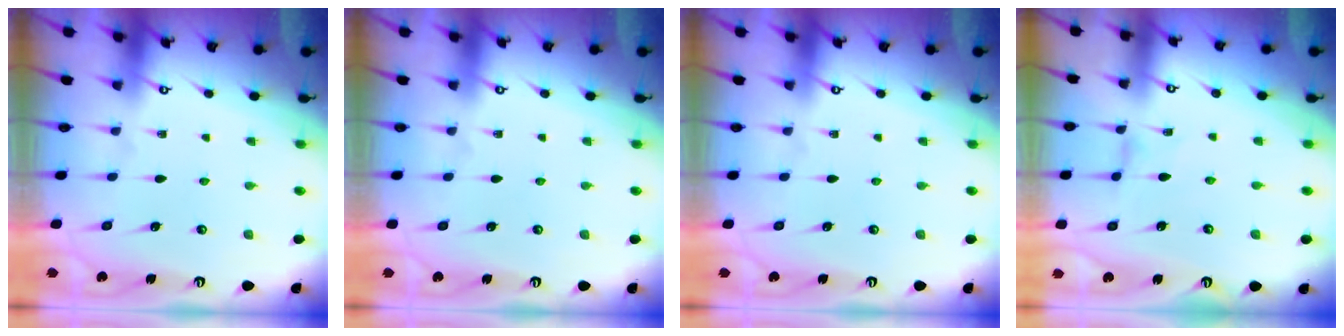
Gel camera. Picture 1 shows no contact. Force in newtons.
{"total": 0.0}
{"total": 0.0}
{"total": 0.0}